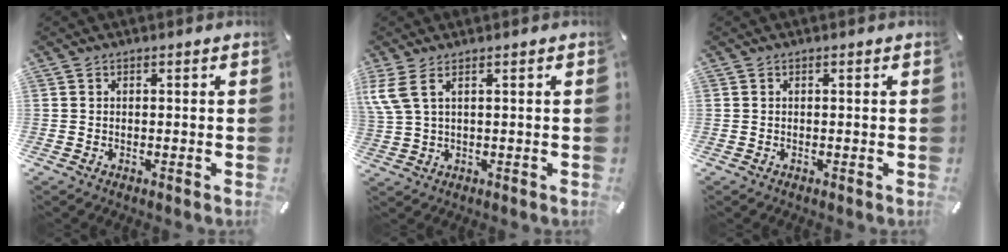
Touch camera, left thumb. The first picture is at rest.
{"total": 4.7, "force": [2.0, 1.4, 4.0], "torque": [-0.096, -0.008, 0.034]}
{"total": 0.0}